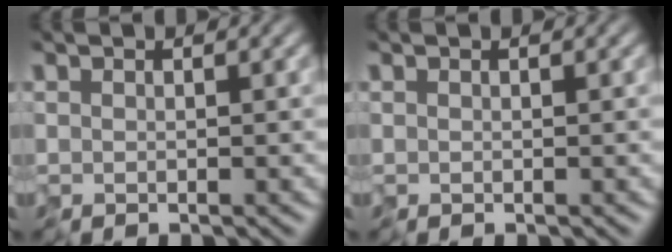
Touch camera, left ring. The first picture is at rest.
{"total": 0.0}